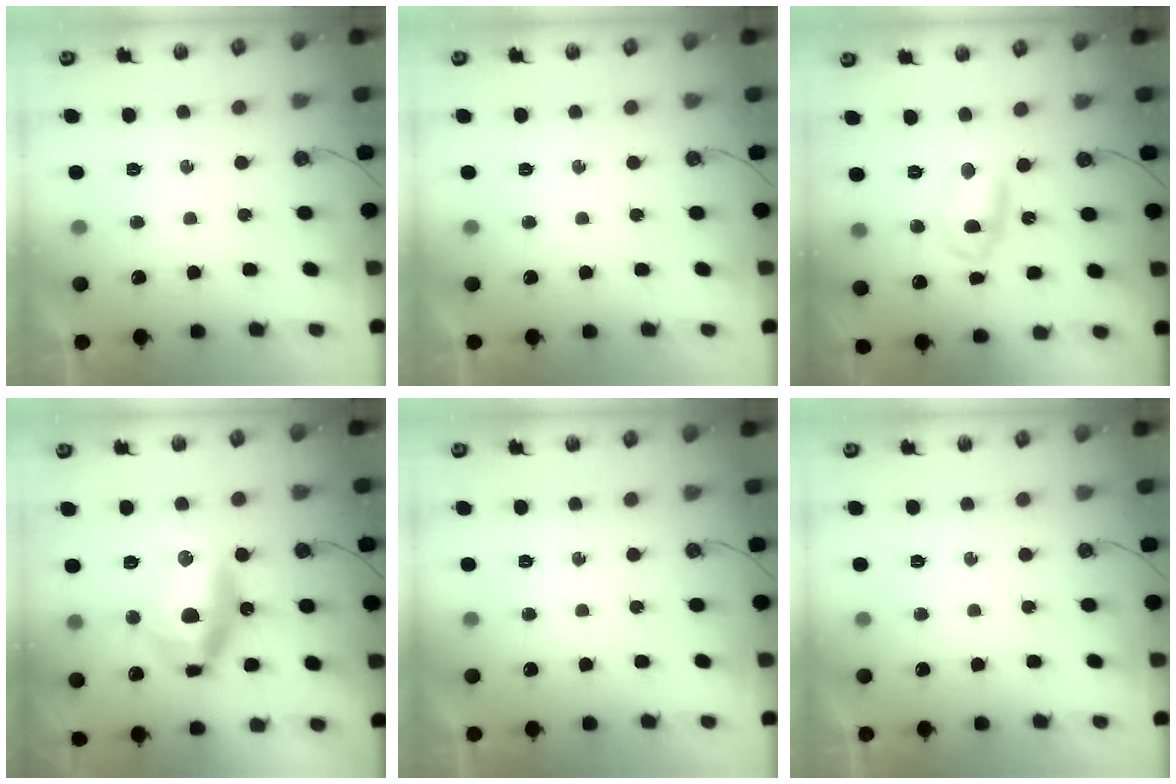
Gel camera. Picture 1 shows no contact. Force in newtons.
{"total": 0.0}
{"total": 15.3, "press": 6.4, "slide": 13.9}
{"total": 14.3, "press": 14.2, "slide": 2.3}
{"total": 0.0}
{"total": 0.0}